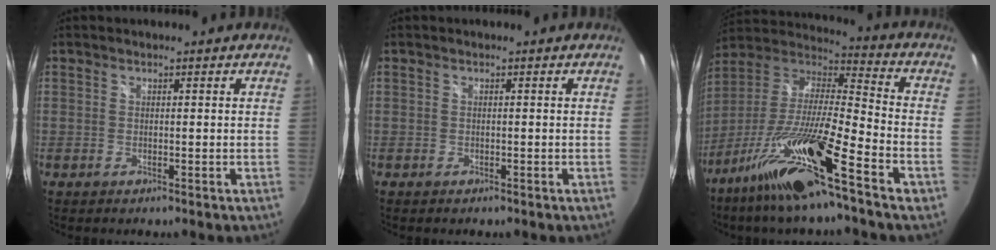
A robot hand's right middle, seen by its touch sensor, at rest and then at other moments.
{"total": 0.5, "force": [-0.5, 0.1, 0.1], "torque": [-0.005, -0.003, -0.009]}
{"total": 19.5, "force": [-12.1, 1.5, 15.2], "torque": [-0.284, -0.023, -0.230]}